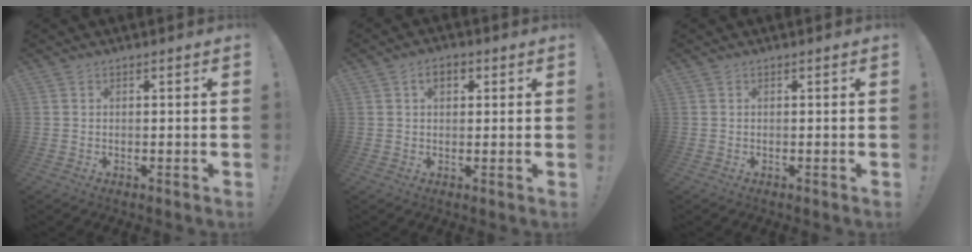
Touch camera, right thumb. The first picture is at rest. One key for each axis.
{"total": 3.9, "fx": 1.2, "fy": 2.4, "fz": 2.8, "tx": -0.041, "ty": 0.004, "tz": 0.019}
{"total": 0.0}